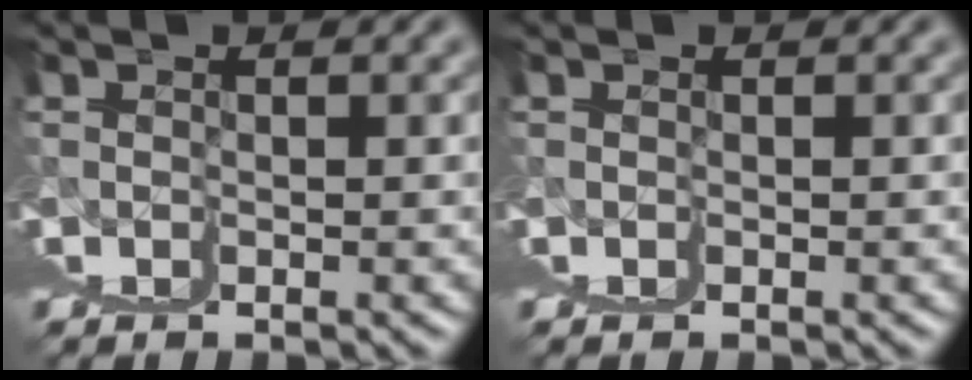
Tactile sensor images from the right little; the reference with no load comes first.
{"total": 0.0}